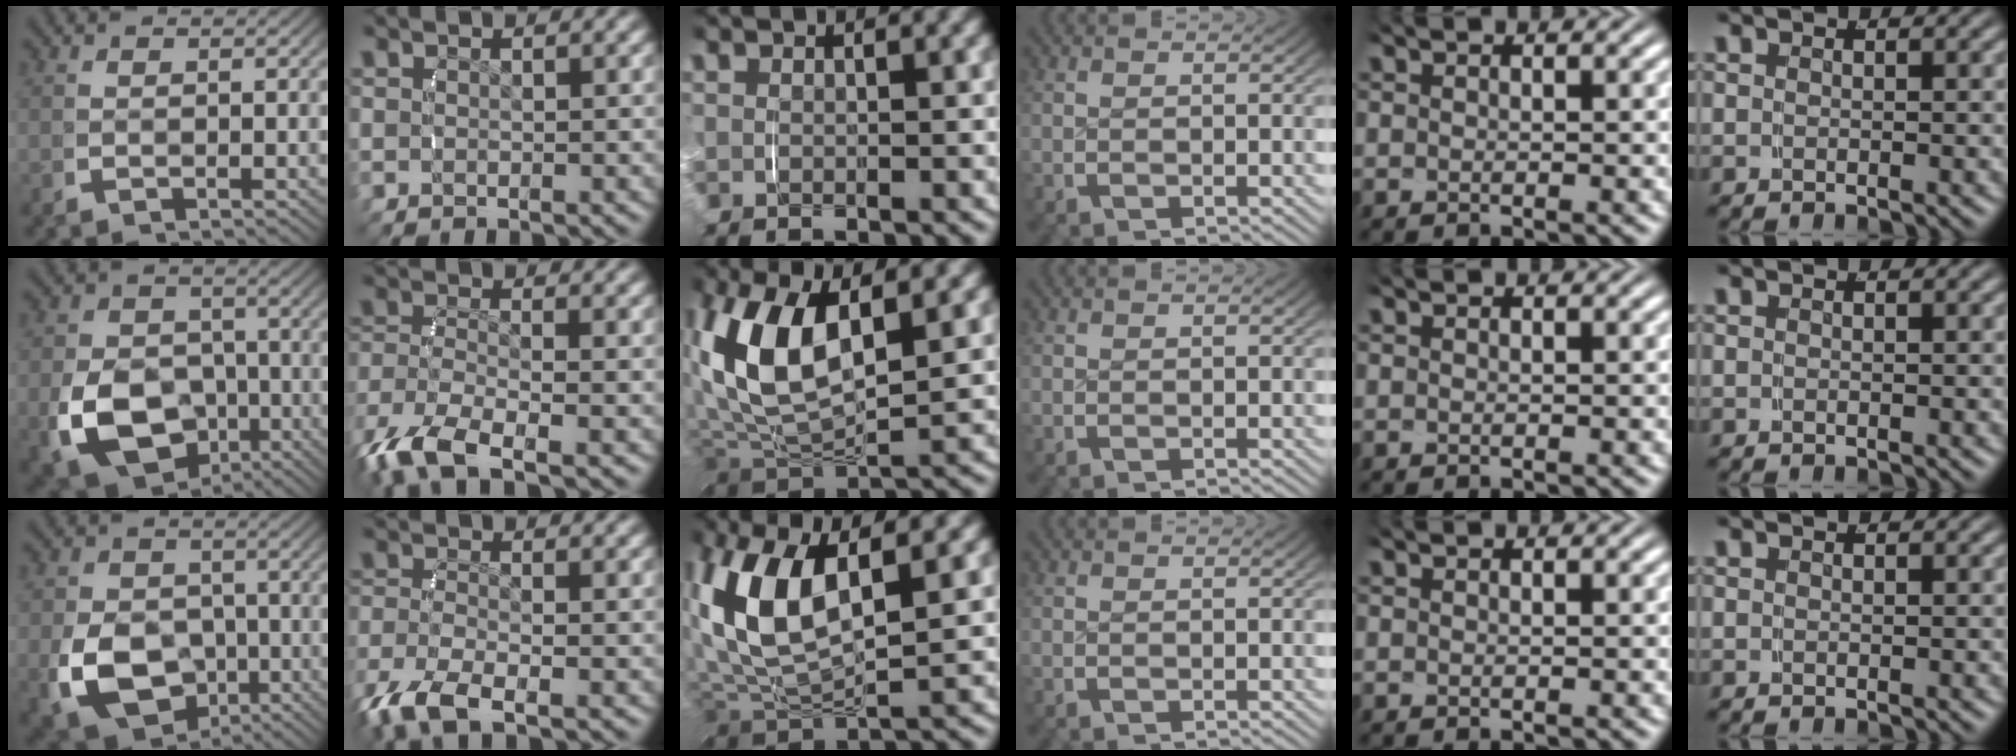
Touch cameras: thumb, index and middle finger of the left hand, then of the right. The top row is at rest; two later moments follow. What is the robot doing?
{"motion": "grasp_and_lifting", "object": "towel"}